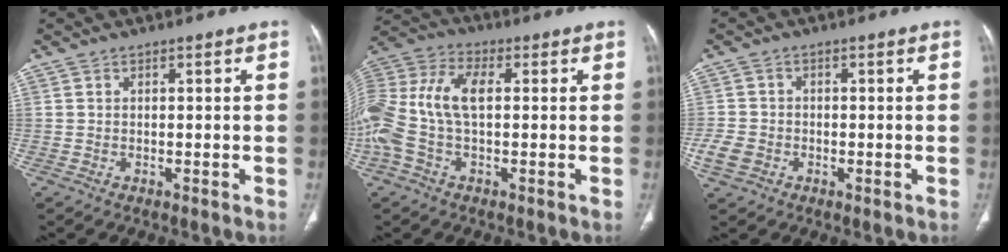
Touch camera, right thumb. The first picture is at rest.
{"total": 15.4, "force": [0.1, 8.3, 13.0], "torque": [-0.307, 0.032, 0.002]}
{"total": 4.4, "force": [-1.6, 3.5, 2.0], "torque": [-0.041, 0.014, -0.027]}